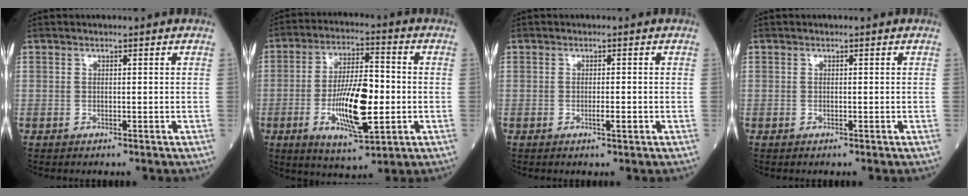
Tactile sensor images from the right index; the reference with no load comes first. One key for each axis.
{"total": 13.3, "fx": -2.5, "fy": 3.4, "fz": 12.6, "tx": -0.230, "ty": -0.005, "tz": -0.041}
{"total": 1.5, "fx": -0.5, "fy": 0.2, "fz": 1.4, "tx": -0.024, "ty": -0.002, "tz": -0.008}
{"total": 0.0}